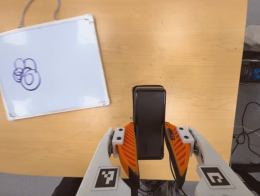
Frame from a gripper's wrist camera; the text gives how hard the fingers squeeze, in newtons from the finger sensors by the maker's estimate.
{"total": 3.9, "left": 2.6, "right": 5.3}